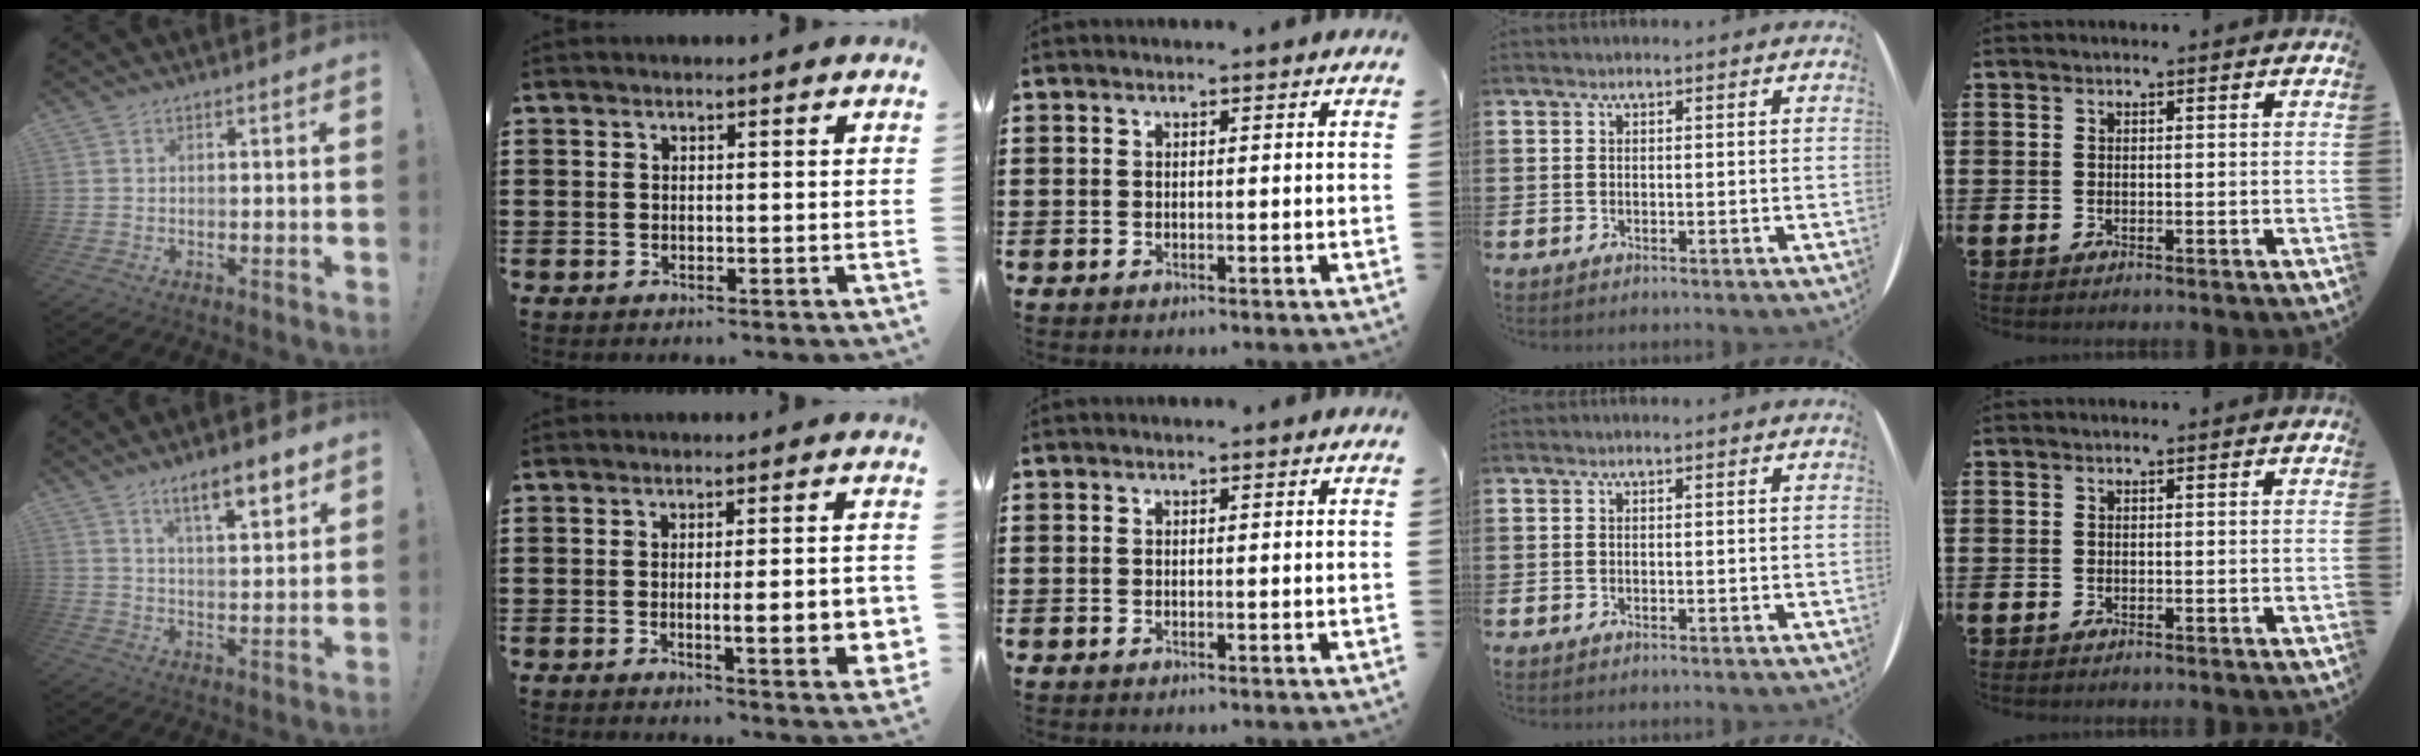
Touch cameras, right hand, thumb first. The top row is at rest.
{"thumb": {"total": 10.2, "force": [6.8, 2.3, 7.2], "torque": [-0.095, -0.039, 0.109]}, "index": {"total": 7.2, "force": [-1.0, 1.2, 7.0], "torque": [-0.097, -0.010, -0.017]}}